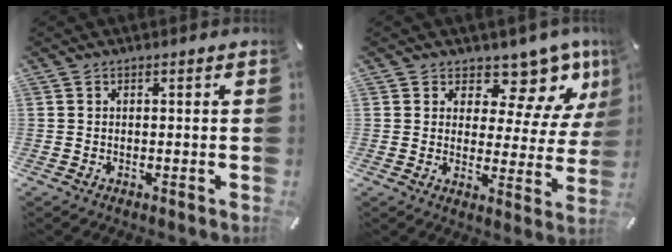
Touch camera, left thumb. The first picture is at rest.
{"total": 10.6, "force": [8.3, 5.2, 3.9], "torque": [-0.046, -0.080, 0.145]}